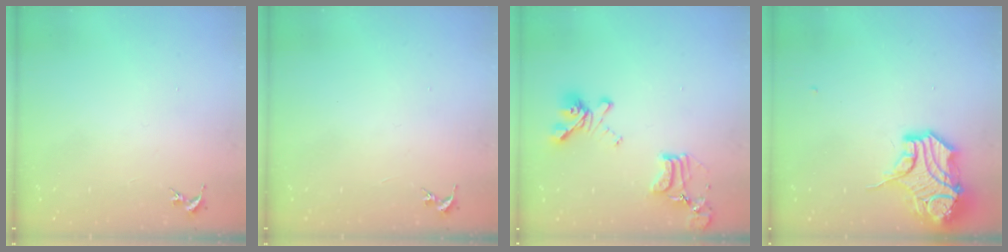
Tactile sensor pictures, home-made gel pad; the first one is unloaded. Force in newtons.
{"total": 0.0}
{"total": 16.9, "press": 16.8, "slide": 1.2}
{"total": 15.8, "press": 15.6, "slide": 2.2}